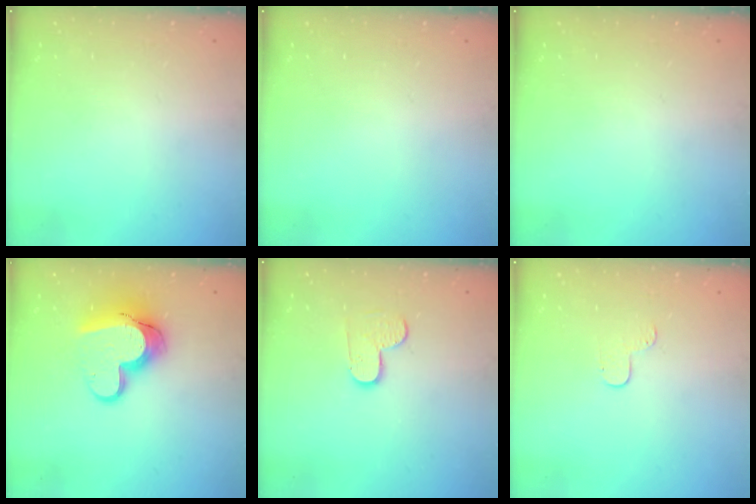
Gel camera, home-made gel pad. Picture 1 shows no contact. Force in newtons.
{"total": 0.0}
{"total": 0.0}
{"total": 13.7, "press": 13.7, "slide": 1.3}
{"total": 4.2, "press": 4.2, "slide": 0.4}
{"total": 4.1, "press": 4.1, "slide": 0.4}